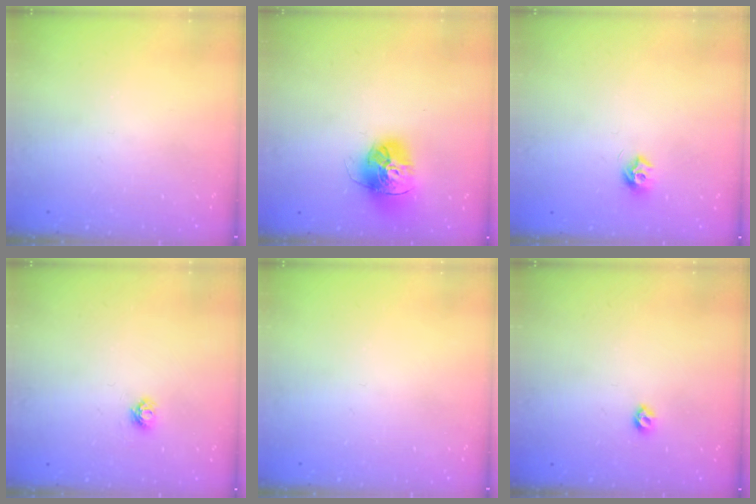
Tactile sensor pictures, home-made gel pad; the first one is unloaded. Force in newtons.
{"total": 15.7, "press": 15.6, "slide": 1.6}
{"total": 7.6, "press": 7.6, "slide": 0.8}
{"total": 4.0, "press": 4.0, "slide": 0.5}
{"total": 0.0}
{"total": 5.3, "press": 5.3, "slide": 0.7}